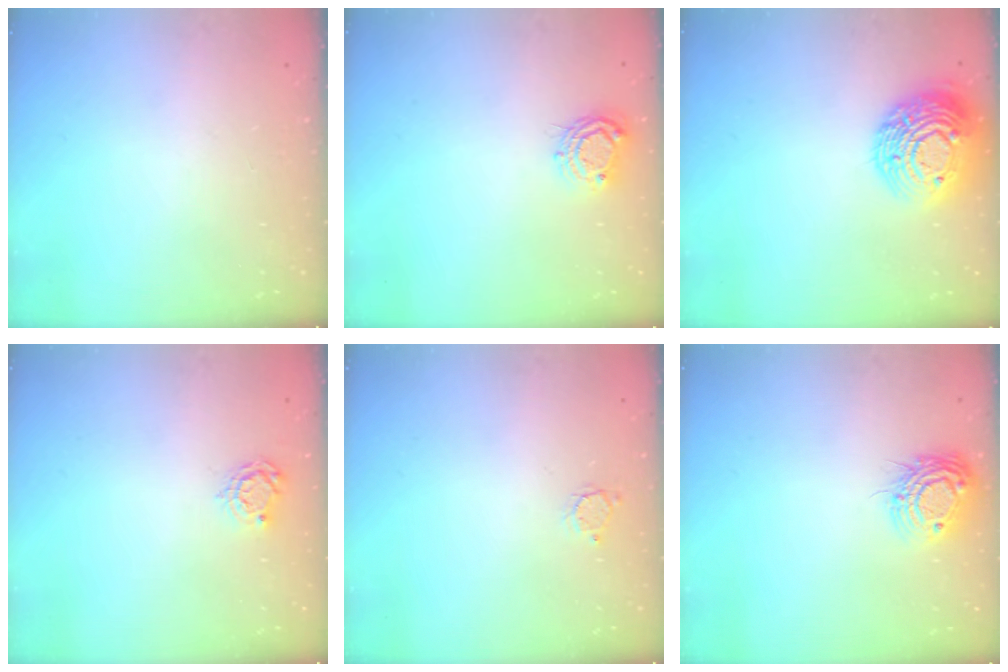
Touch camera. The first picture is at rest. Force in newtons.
{"total": 7.6, "press": 7.6, "slide": 0.6}
{"total": 17.8, "press": 17.8, "slide": 1.2}
{"total": 5.0, "press": 5.0, "slide": 0.4}
{"total": 2.6, "press": 2.6, "slide": 0.2}
{"total": 11.0, "press": 10.9, "slide": 1.0}